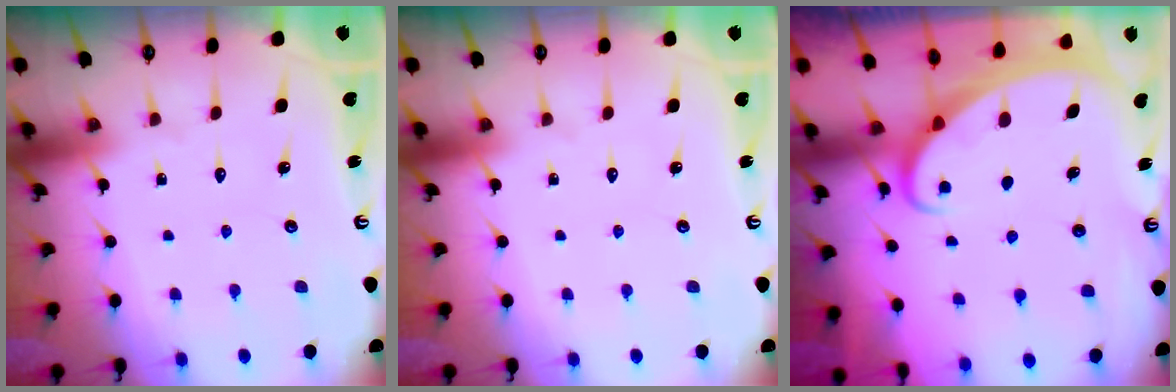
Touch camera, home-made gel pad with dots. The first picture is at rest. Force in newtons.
{"total": 0.0}
{"total": 2.1, "press": 2.1, "slide": 0.0}